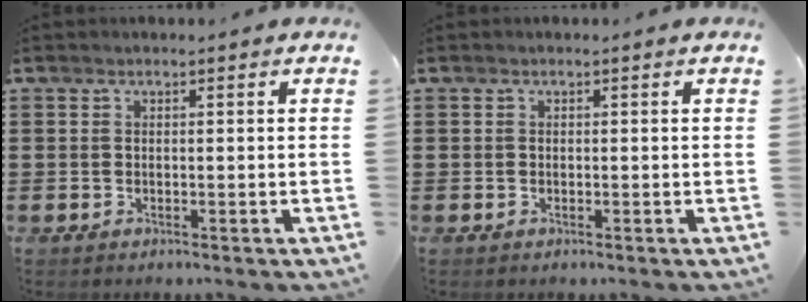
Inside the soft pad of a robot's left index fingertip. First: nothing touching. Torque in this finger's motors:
{"motor_torque": [-0.05, 0.02, -0.01, -0.01]}